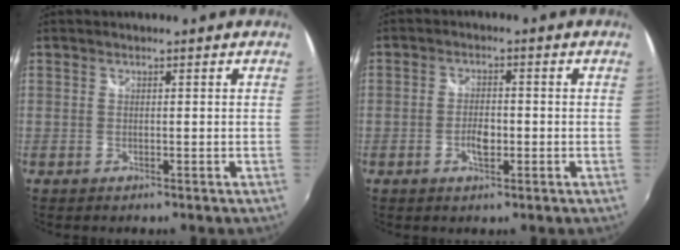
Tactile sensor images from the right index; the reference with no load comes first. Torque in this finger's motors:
{"motor_torque": [-0.19, -0.01, 0.04, 0.01]}